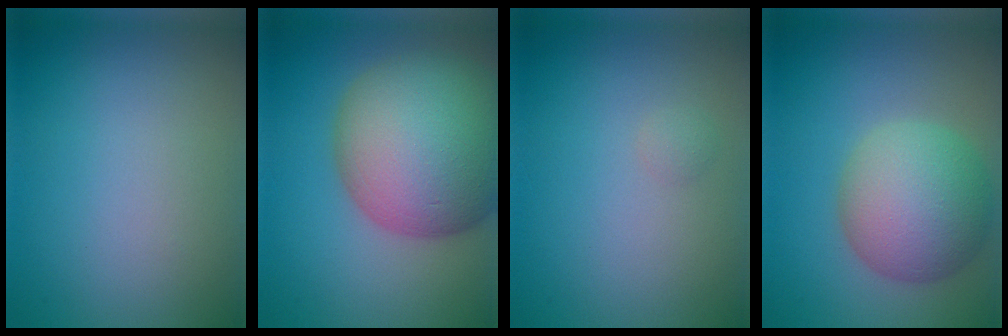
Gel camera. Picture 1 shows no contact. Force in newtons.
{"total": 15.3, "press": 15.3, "slide": 0.9}
{"total": 0.6, "press": 0.6, "slide": 0.0}
{"total": 7.7, "press": 7.7, "slide": 0.4}